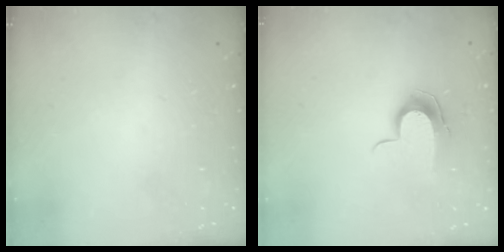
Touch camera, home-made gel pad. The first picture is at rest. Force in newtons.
{"total": 8.9, "press": 8.9, "slide": 0.9}